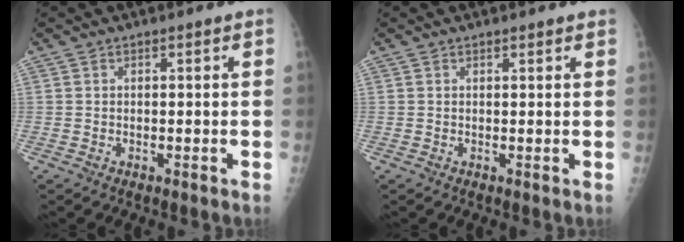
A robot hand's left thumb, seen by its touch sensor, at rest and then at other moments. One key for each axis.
{"total": 1.2, "fx": 1.0, "fy": 0.2, "fz": 0.5, "tx": -0.003, "ty": 0.000, "tz": 0.013}